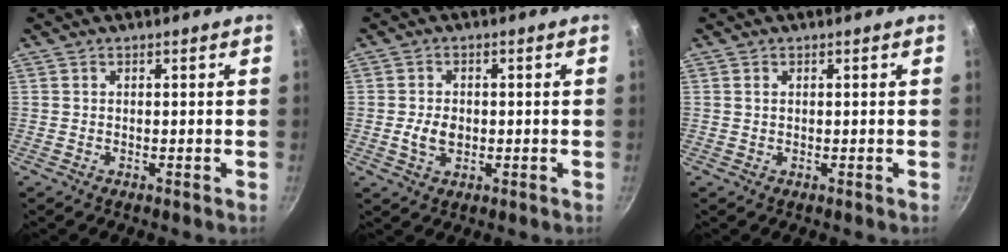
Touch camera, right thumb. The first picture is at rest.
{"total": 4.2, "force": [-0.5, 2.9, 3.0], "torque": [-0.047, 0.003, -0.008]}
{"total": 0.7, "force": [0.3, 0.5, 0.4], "torque": [-0.008, 0.001, 0.005]}